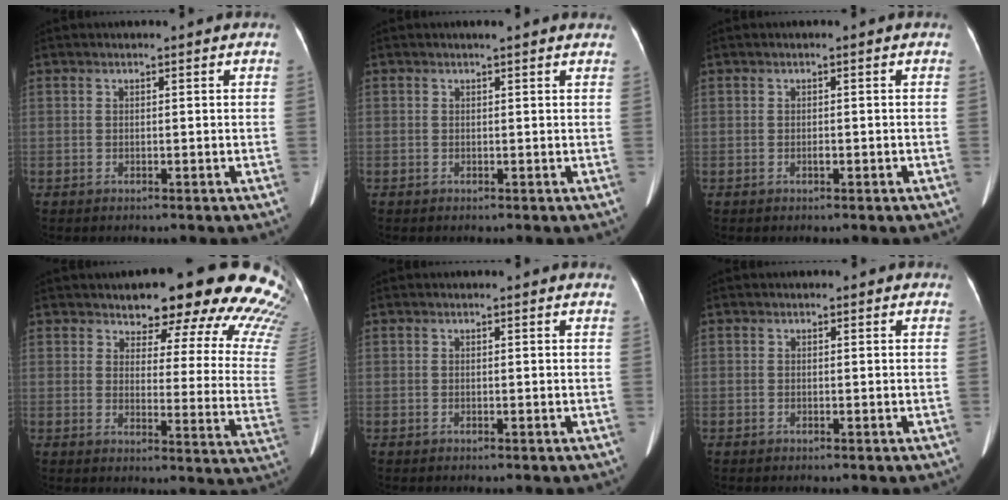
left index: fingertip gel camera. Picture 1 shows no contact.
{"total": 3.3, "force": [2.8, 1.5, 1.2], "torque": [-0.007, 0.023, 0.020]}
{"total": 0.6, "force": [-0.5, 0.2, 0.3], "torque": [-0.011, -0.004, -0.008]}
{"total": 22.4, "force": [19.5, 5.2, 9.6], "torque": [-0.097, -0.081, 0.203]}
{"total": 0.7, "force": [0.7, 0.1, 0.1], "torque": [-0.008, -0.002, -0.002]}
{"total": 0.8, "force": [0.2, 0.7, 0.0], "torque": [0.005, 0.003, -0.003]}